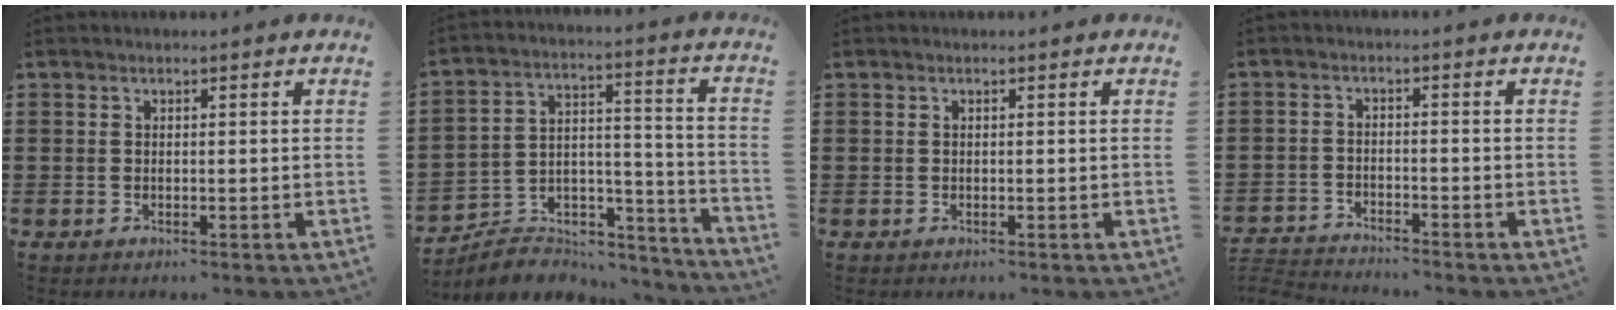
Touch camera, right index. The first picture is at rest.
{"total": 6.0, "force": [-5.1, 2.8, 1.1], "torque": [-0.018, 0.007, -0.097]}
{"total": 0.0}
{"total": 3.0, "force": [-3.0, 0.0, -0.1], "torque": [-0.005, -0.003, -0.065]}